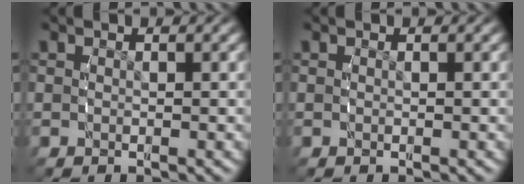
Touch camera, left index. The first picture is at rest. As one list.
[{"total": 0.0}]